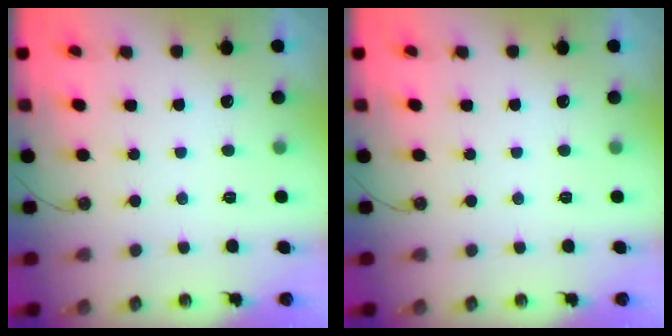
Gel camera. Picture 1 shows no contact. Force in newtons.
{"total": 0.0}